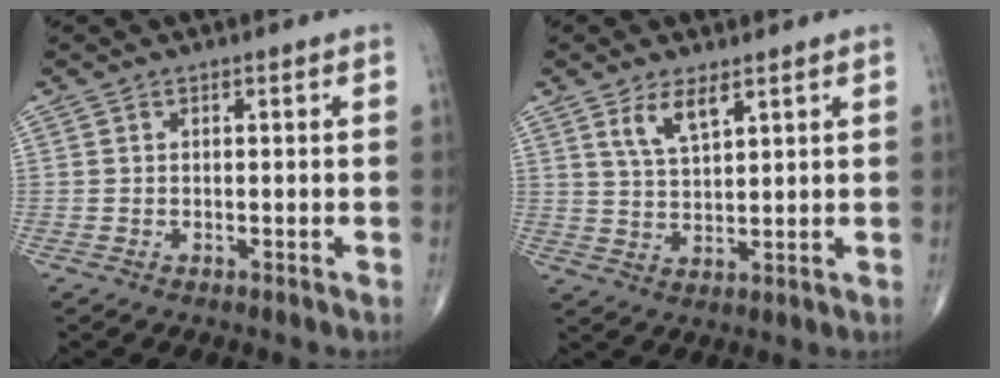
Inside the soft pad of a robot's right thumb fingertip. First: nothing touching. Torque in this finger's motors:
{"motor_torque": [0.00, 0.07, 0.09, -0.05, 0.06]}